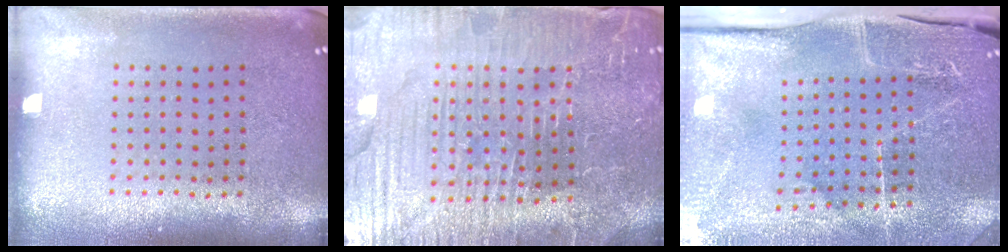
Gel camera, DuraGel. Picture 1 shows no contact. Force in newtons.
{"total": 4.6, "press": 4.6, "slide": 0.9}
{"total": 4.1, "press": 3.8, "slide": 1.4}